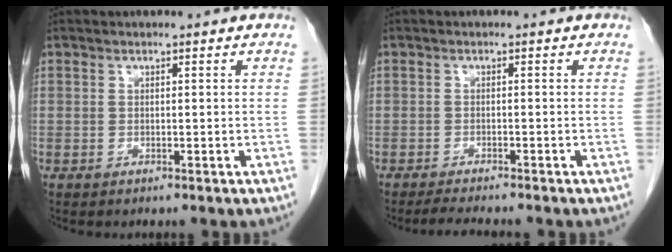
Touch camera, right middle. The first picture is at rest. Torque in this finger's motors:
{"motor_torque": [0.03, -0.03, 0.00, 0.00]}